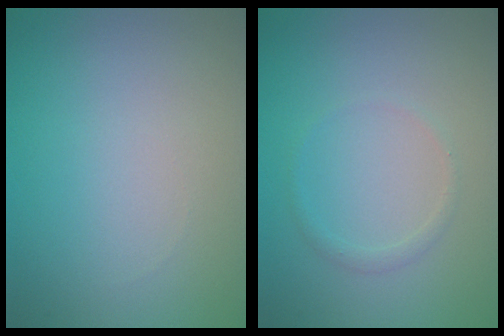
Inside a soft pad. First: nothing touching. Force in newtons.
{"total": 0.8, "press": 0.8, "slide": 0.0}